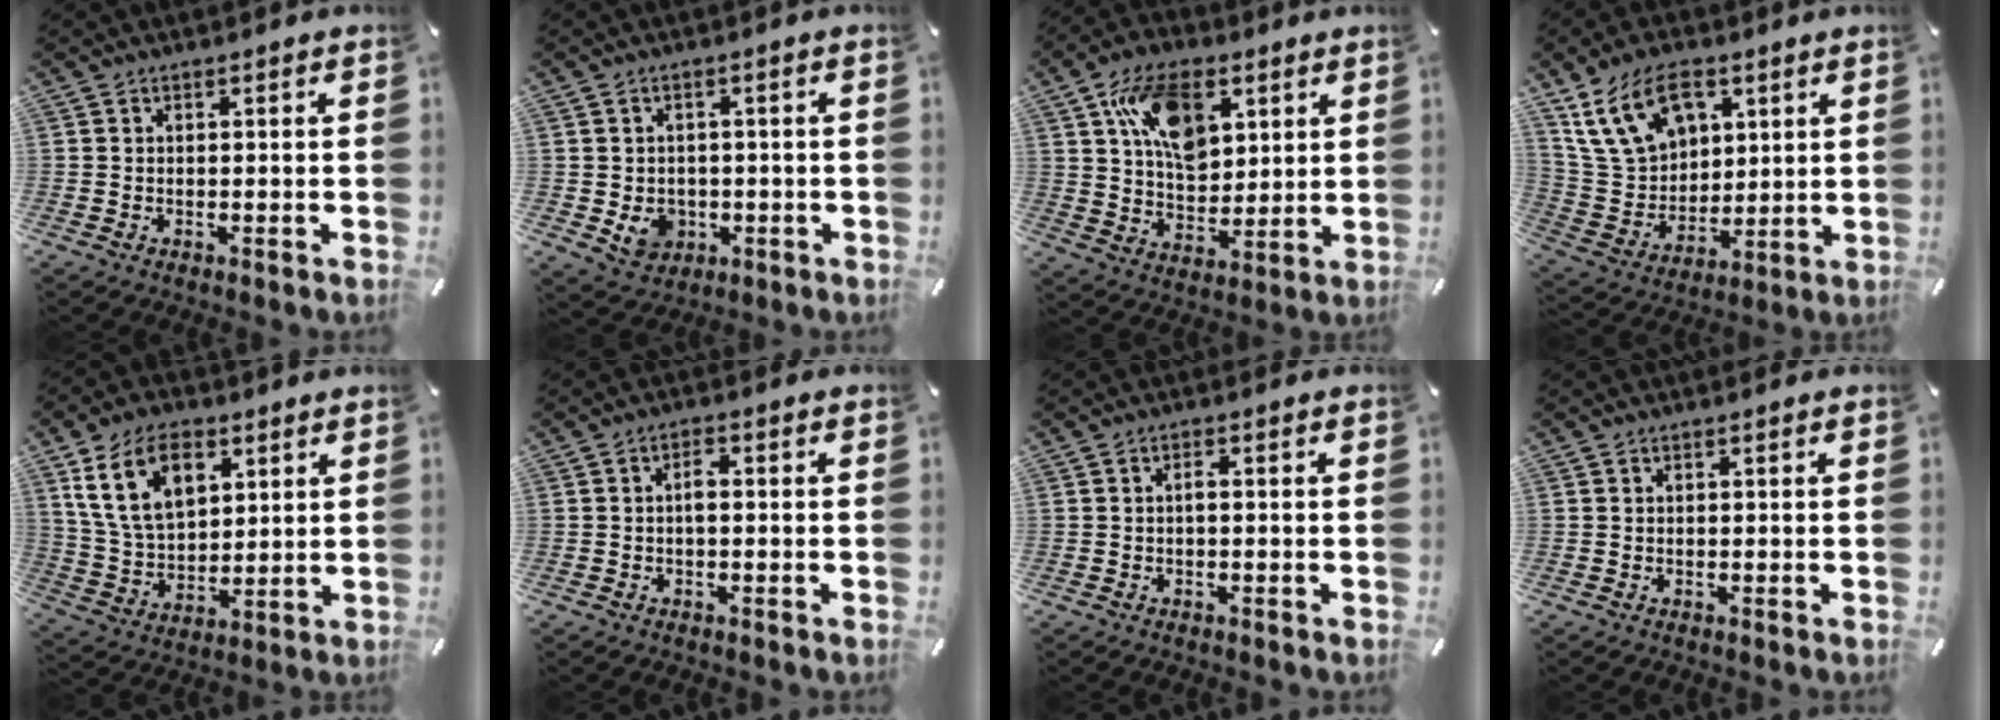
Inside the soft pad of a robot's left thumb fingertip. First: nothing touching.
{"total": 5.5, "force": [-0.9, 5.0, 2.2], "torque": [-0.031, -0.001, -0.016]}
{"total": 14.5, "force": [6.1, 9.3, 9.2], "torque": [-0.154, -0.002, 0.115]}
{"total": 15.3, "force": [7.8, 10.5, 7.8], "torque": [-0.164, -0.026, 0.151]}
{"total": 14.4, "force": [6.6, 9.2, 8.8], "torque": [-0.190, -0.006, 0.120]}
{"total": 2.6, "force": [-0.2, 1.1, 2.3], "torque": [-0.046, 0.009, -0.007]}
{"total": 1.4, "force": [-0.2, 0.4, 1.3], "torque": [-0.026, 0.002, -0.006]}
{"total": 0.0}